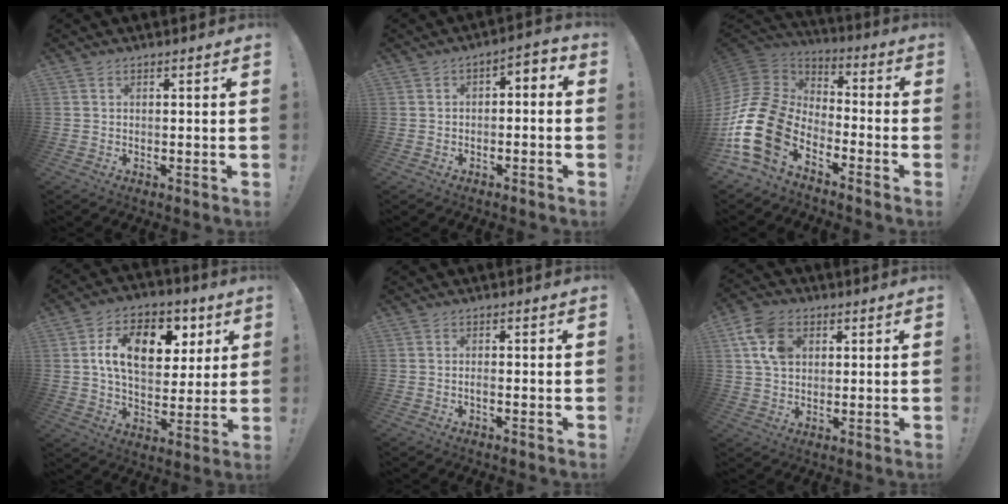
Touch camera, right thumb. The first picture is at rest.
{"total": 3.9, "force": [-2.6, 2.0, 2.0], "torque": [-0.019, 0.014, -0.049]}
{"total": 20.2, "force": [-9.0, 12.2, 13.3], "torque": [-0.298, 0.046, -0.155]}
{"total": 16.4, "force": [5.3, 10.7, 11.3], "torque": [-0.165, -0.011, 0.095]}
{"total": 1.0, "force": [-0.7, 0.1, 0.7], "torque": [-0.015, 0.001, -0.012]}
{"total": 10.9, "force": [3.6, 8.0, 6.5], "torque": [-0.119, 0.008, 0.074]}